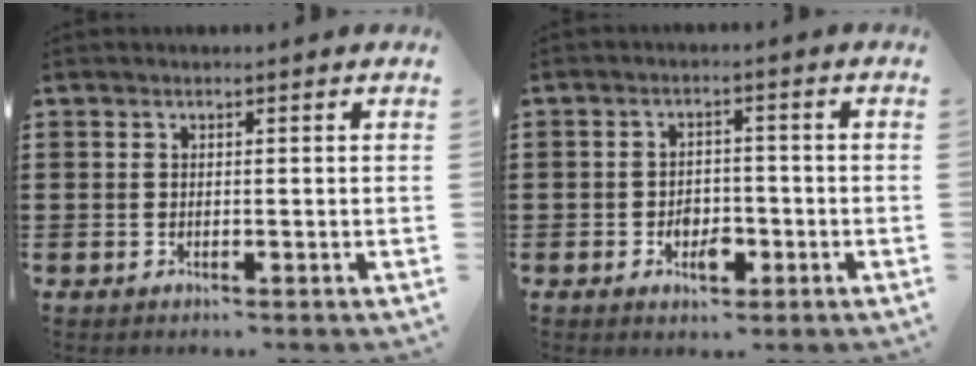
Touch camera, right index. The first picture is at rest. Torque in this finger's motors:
{"motor_torque": [2.14, 0.00, 0.11, 0.01]}